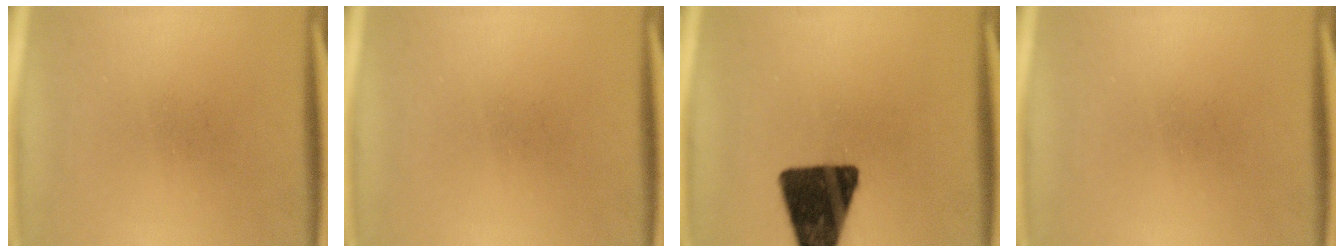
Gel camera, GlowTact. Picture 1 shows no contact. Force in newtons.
{"total": 0.0}
{"total": 16.5}
{"total": 0.0}